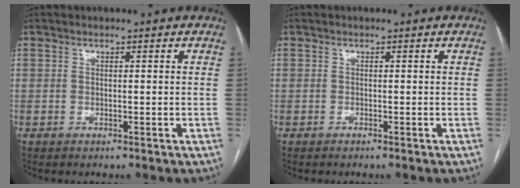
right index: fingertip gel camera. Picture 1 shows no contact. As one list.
[{"total": 0.0}]